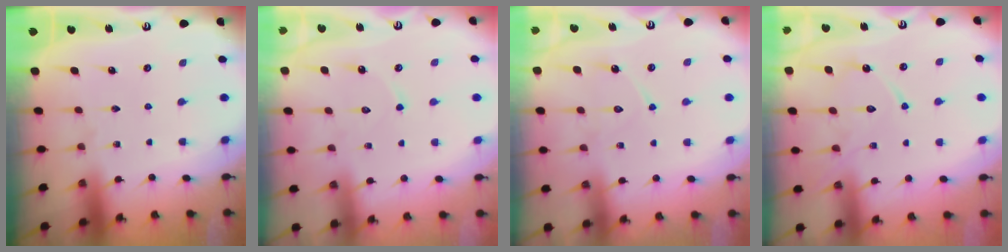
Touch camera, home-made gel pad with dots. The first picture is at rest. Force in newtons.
{"total": 5.4, "press": 5.4, "slide": 0.5}
{"total": 8.9, "press": 8.9, "slide": 0.8}
{"total": 12.1, "press": 12.1, "slide": 0.5}